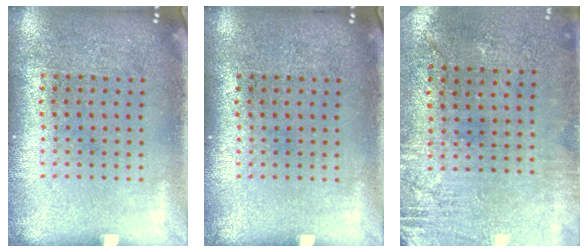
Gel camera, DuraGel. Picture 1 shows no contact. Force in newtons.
{"total": 0.0}
{"total": 2.8, "press": 2.4, "slide": 1.5}